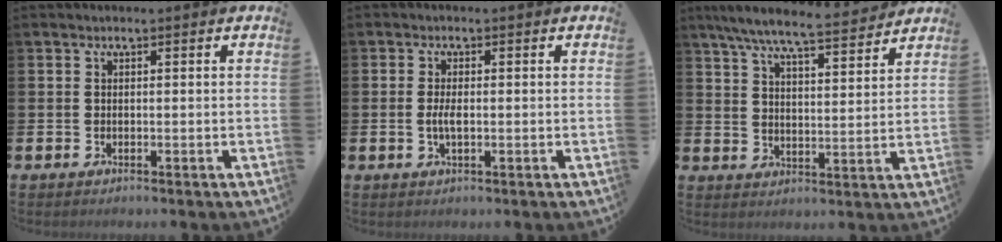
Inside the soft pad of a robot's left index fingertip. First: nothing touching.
{"total": 2.1, "force": [-0.2, 0.7, 1.9], "torque": [-0.034, 0.000, -0.006]}
{"total": 8.0, "force": [7.3, 0.7, 3.1], "torque": [-0.081, -0.043, 0.127]}